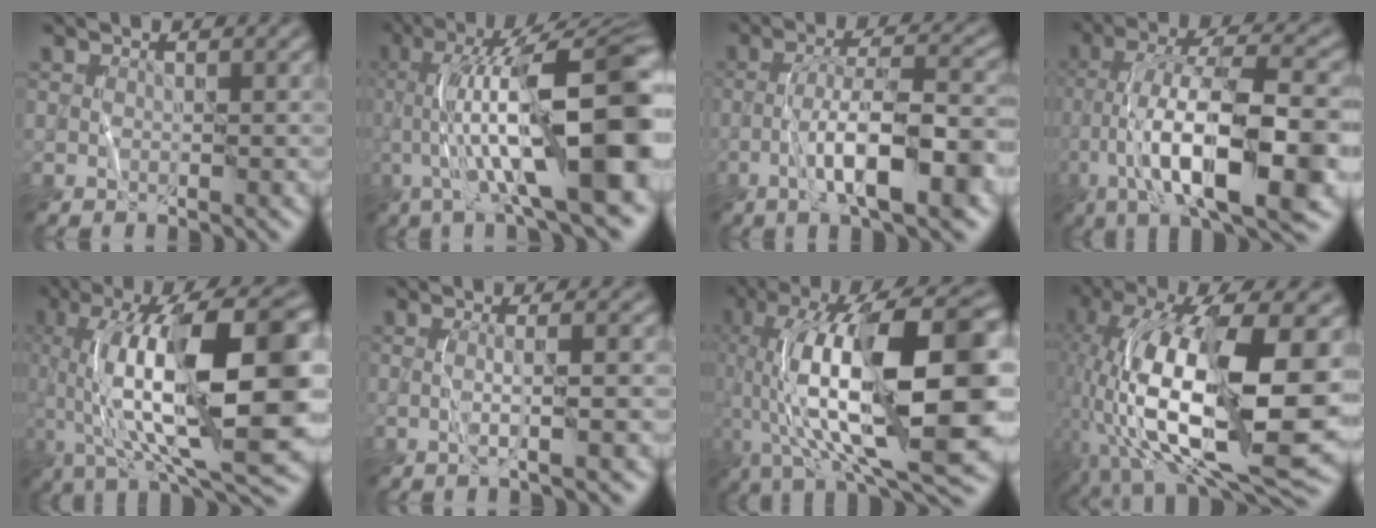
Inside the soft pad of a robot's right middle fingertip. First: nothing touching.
{"total": 14.9, "force": [-1.3, 3.4, 14.4], "torque": [-0.213, 0.043, -0.018]}
{"total": 9.7, "force": [-3.7, 2.4, 8.6], "torque": [-0.136, 0.020, -0.063]}
{"total": 13.9, "force": [-4.5, 4.0, 12.5], "torque": [-0.209, 0.018, -0.071]}
{"total": 16.4, "force": [0.9, 5.9, 15.3], "torque": [-0.244, 0.029, 0.018]}
{"total": 2.7, "force": [-0.4, 0.7, 2.5], "torque": [-0.030, 0.005, -0.009]}
{"total": 18.0, "force": [0.6, 7.2, 16.5], "torque": [-0.278, 0.035, 0.012]}
{"total": 17.0, "force": [-1.5, 7.4, 15.2], "torque": [-0.288, 0.006, -0.024]}